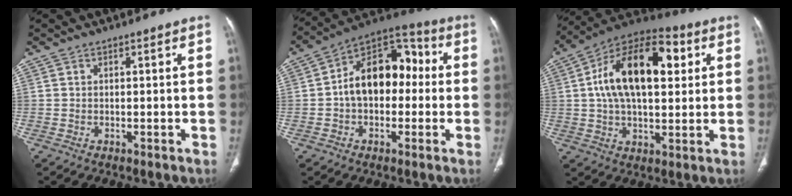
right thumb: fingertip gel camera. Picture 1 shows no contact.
{"total": 15.5, "force": [0.2, 10.2, 11.7], "torque": [-0.150, 0.048, -0.010]}
{"total": 21.2, "force": [4.6, 11.3, 17.3], "torque": [-0.266, 0.019, 0.066]}